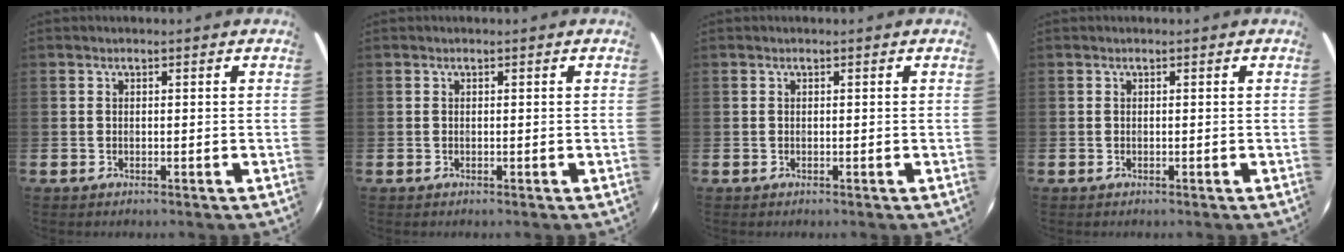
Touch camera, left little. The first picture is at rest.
{"total": 0.0}
{"total": 0.0}
{"total": 0.0}